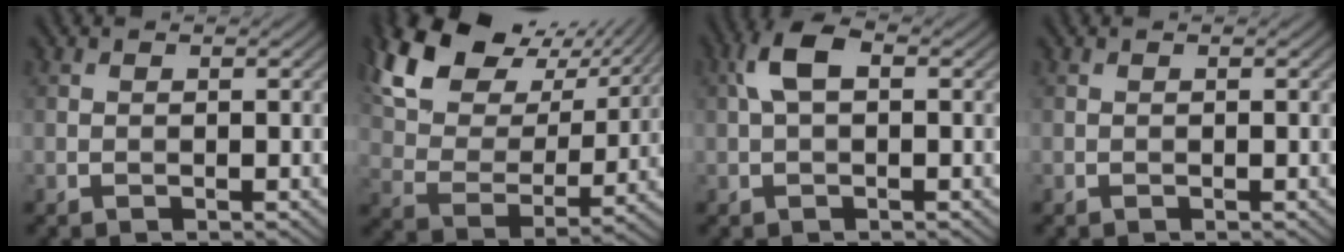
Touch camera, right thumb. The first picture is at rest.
{"total": 16.5, "force": [9.9, 9.3, 9.4], "torque": [-0.230, 0.031, 0.154]}
{"total": 4.4, "force": [0.7, 2.1, 3.8], "torque": [-0.085, 0.015, 0.010]}
{"total": 0.0}